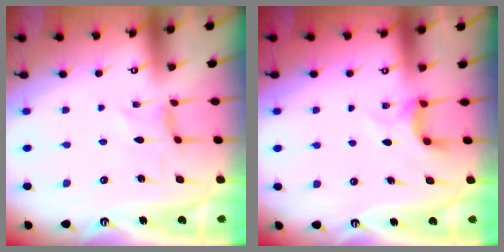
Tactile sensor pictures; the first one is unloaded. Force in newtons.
{"total": 5.5, "press": 5.5, "slide": 0.6}